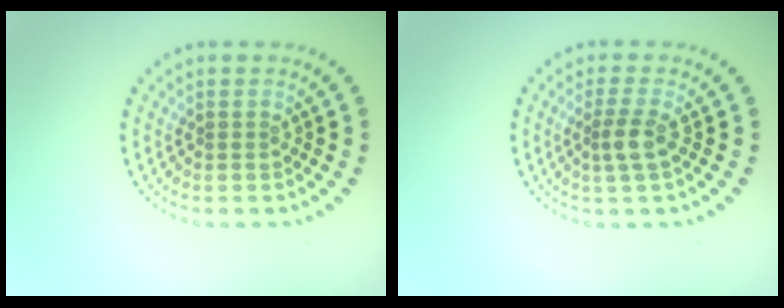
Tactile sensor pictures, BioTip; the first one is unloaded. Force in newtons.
{"total": 1.9, "press": 1.5, "slide": 1.1}